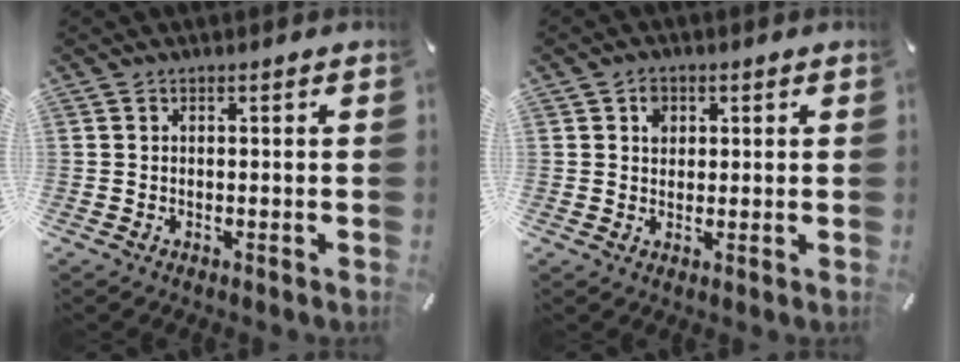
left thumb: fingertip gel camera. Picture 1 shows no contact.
{"total": 2.9, "force": [0.9, 2.5, 1.1], "torque": [-0.011, -0.002, 0.013]}